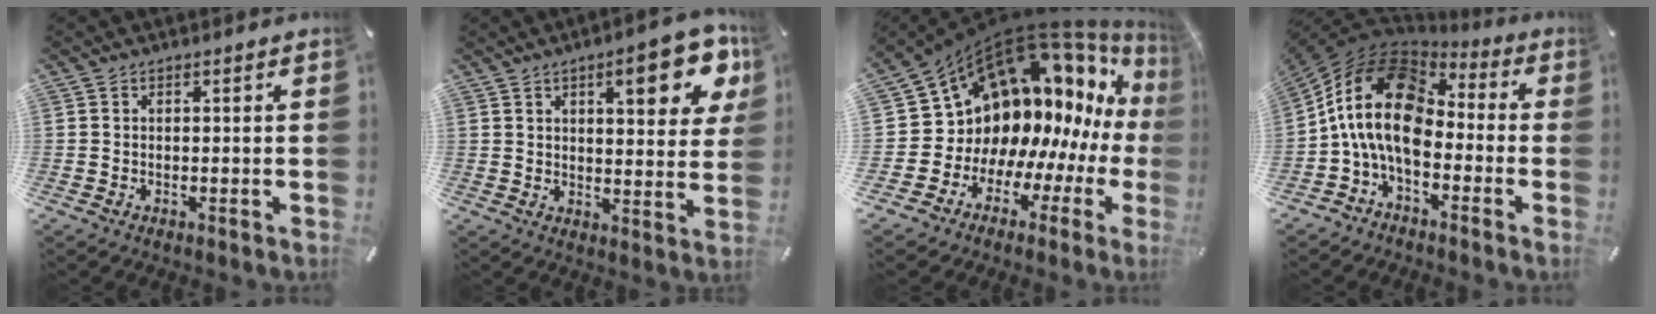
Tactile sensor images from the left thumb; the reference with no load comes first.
{"total": 14.0, "force": [7.0, 5.1, 11.0], "torque": [-0.139, -0.028, 0.106]}
{"total": 17.0, "force": [8.0, 12.0, 9.0], "torque": [-0.117, -0.114, 0.172]}
{"total": 18.2, "force": [-2.4, 11.8, 13.6], "torque": [-0.295, 0.023, -0.048]}